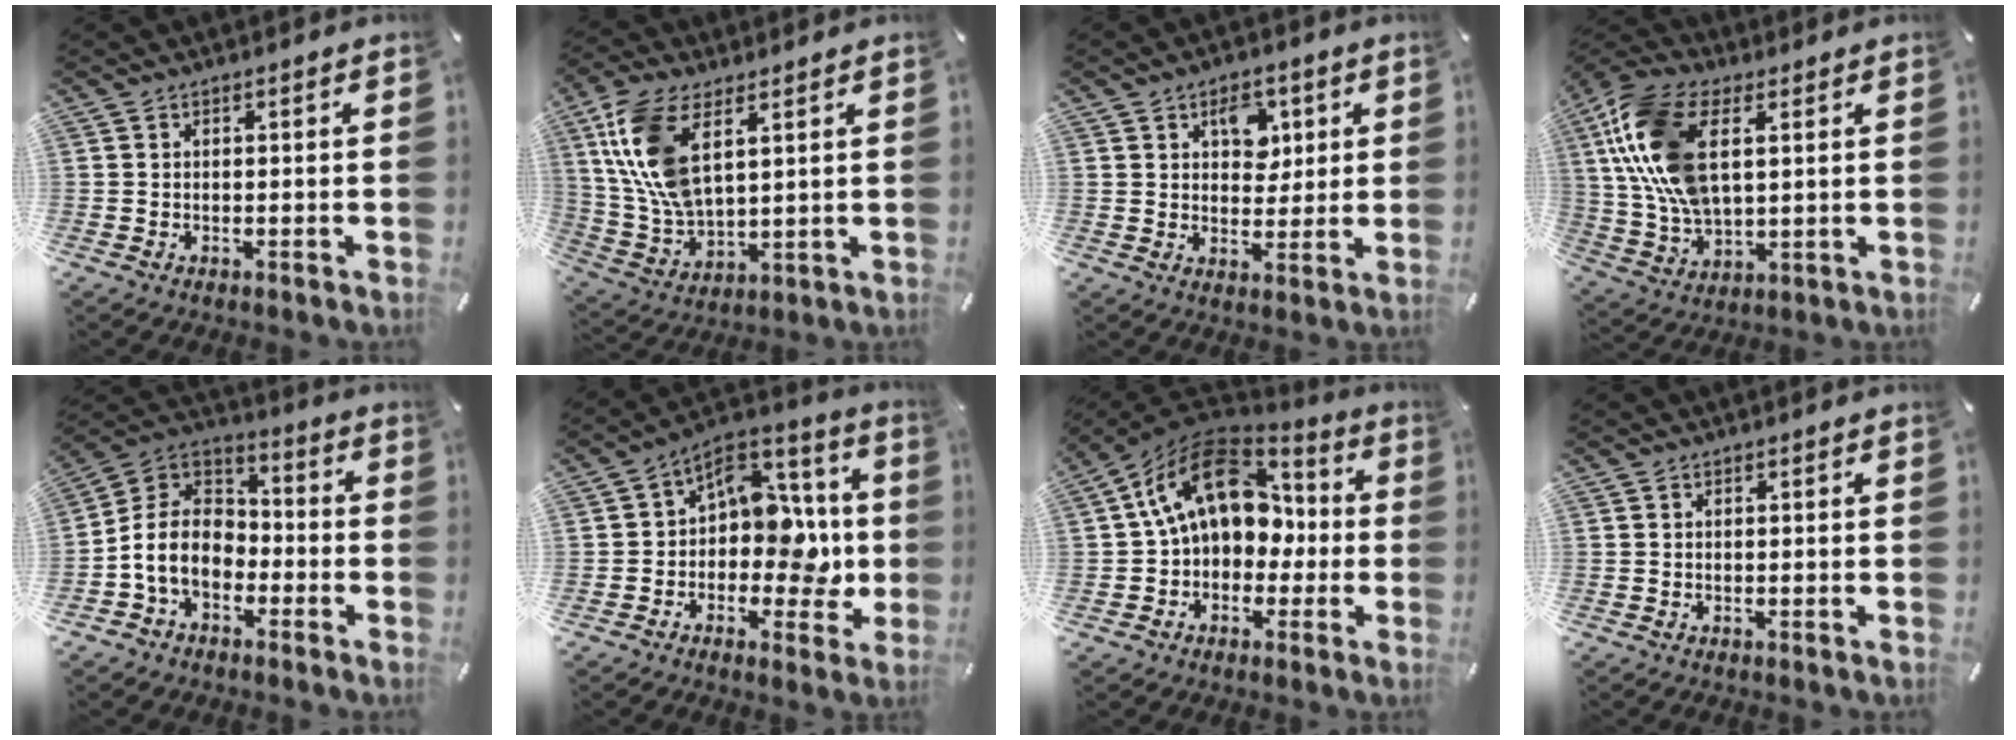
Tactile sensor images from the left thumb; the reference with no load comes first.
{"total": 13.1, "force": [5.7, 7.0, 9.5], "torque": [-0.231, -0.017, 0.103]}
{"total": 7.8, "force": [3.0, 5.9, 4.1], "torque": [-0.041, -0.005, 0.046]}
{"total": 16.5, "force": [4.8, 9.5, 12.6], "torque": [-0.302, -0.006, 0.085]}
{"total": 10.4, "force": [-4.3, 8.0, 5.2], "torque": [-0.137, 0.015, -0.086]}
{"total": 12.3, "force": [-0.4, 9.5, 7.7], "torque": [-0.085, -0.006, -0.002]}
{"total": 18.4, "force": [4.0, 13.4, 11.9], "torque": [-0.216, -0.006, 0.069]}
{"total": 0.0}